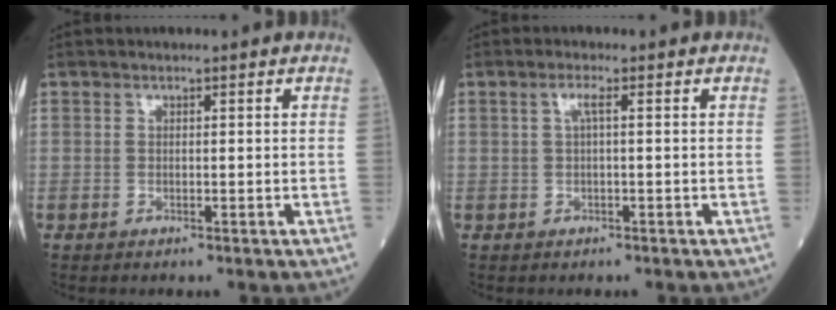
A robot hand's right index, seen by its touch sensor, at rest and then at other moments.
{"total": 1.6, "force": [0.3, 0.1, 1.5], "torque": [-0.033, 0.005, 0.004]}